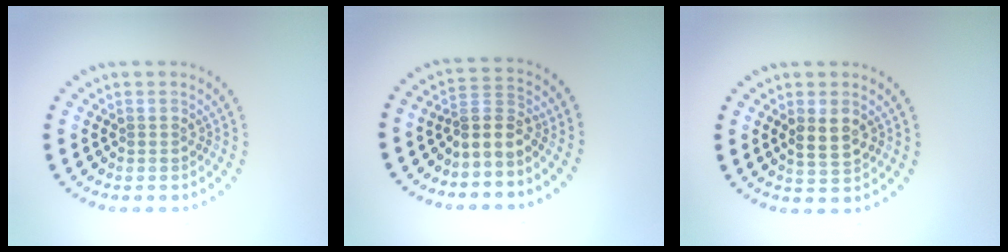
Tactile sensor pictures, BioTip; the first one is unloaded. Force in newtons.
{"total": 2.4, "press": 2.0, "slide": 1.5}
{"total": 2.5, "press": 2.5, "slide": 0.4}